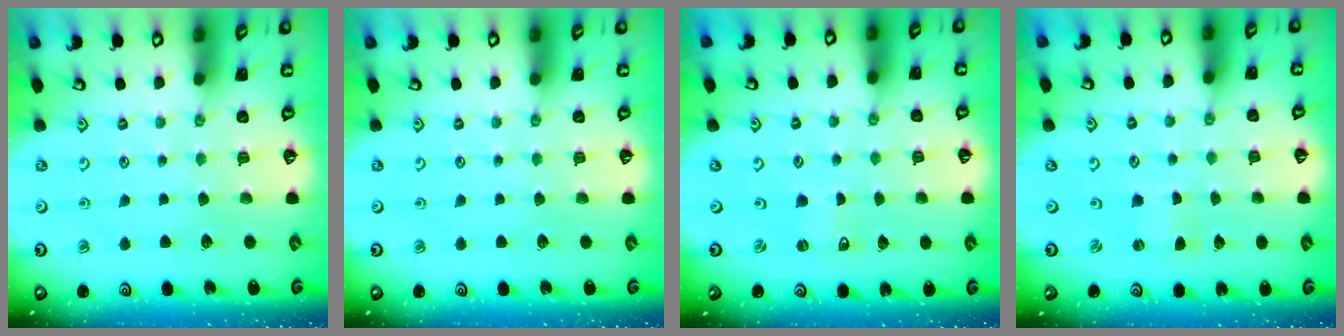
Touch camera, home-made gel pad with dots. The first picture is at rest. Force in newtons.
{"total": 0.0}
{"total": 0.0}
{"total": 0.0}